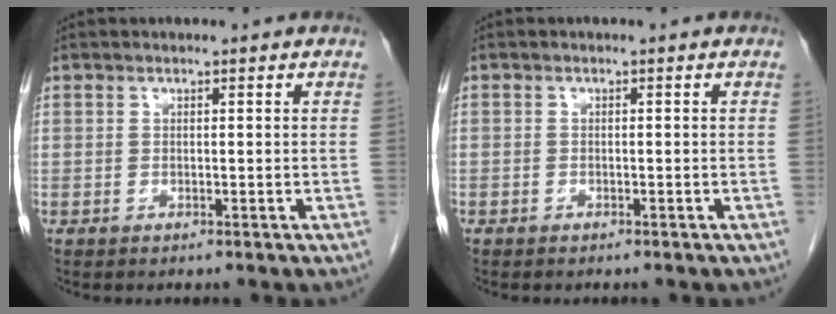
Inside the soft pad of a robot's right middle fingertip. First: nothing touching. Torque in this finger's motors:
{"motor_torque": [1.12, -1.01, -0.58, -0.21]}